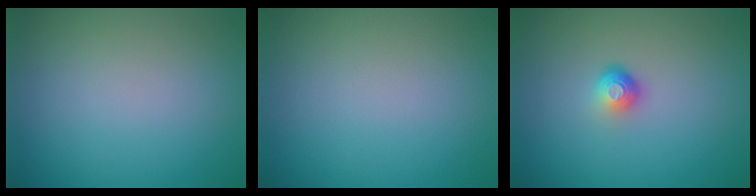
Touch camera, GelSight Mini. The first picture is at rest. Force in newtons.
{"total": 0.0}
{"total": 1.9, "press": 1.3, "slide": 1.4}